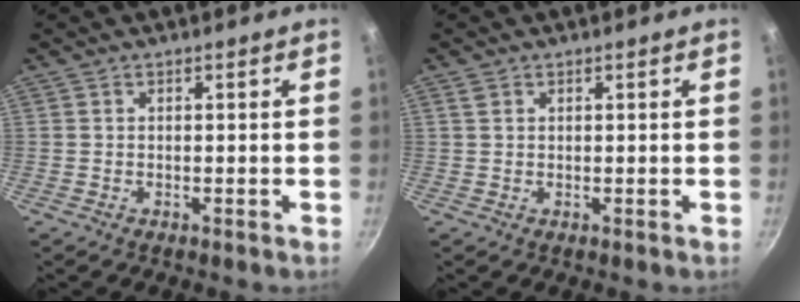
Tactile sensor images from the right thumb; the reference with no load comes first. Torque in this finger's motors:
{"motor_torque": [-0.42, 0.34, -0.25, 0.27, 0.03]}